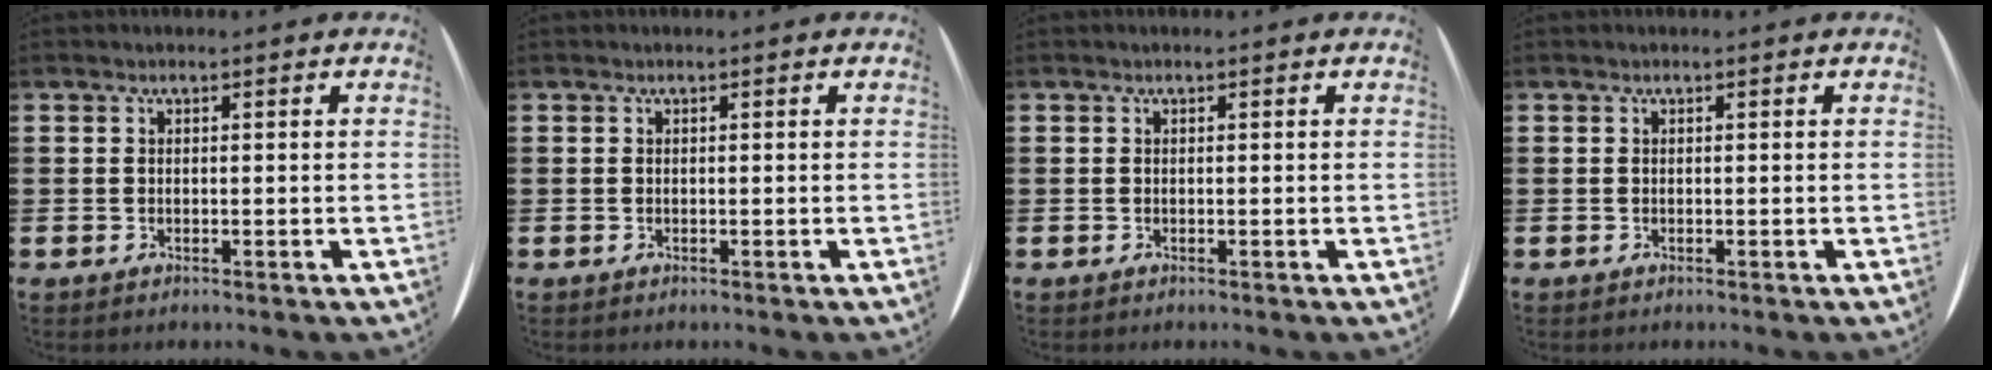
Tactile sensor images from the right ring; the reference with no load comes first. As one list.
[{"total": 0.0}, {"total": 0.0}, {"total": 0.0}]